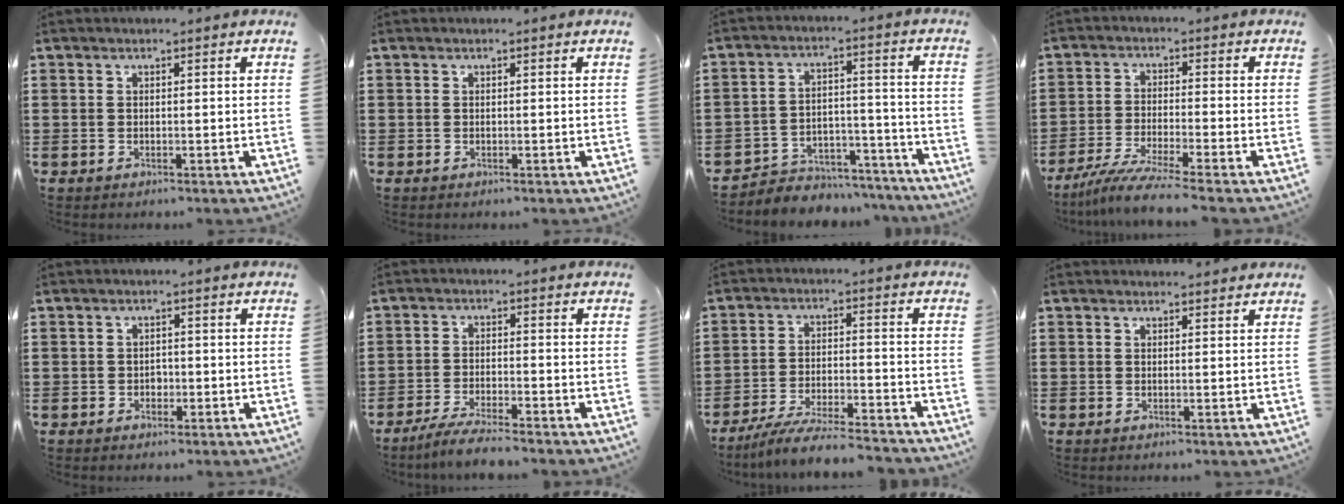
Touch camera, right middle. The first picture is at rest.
{"total": 0.0}
{"total": 5.4, "force": [-5.2, 1.5, 0.1], "torque": [-0.002, 0.019, -0.107]}
{"total": 5.7, "force": [-4.9, -0.6, 2.9], "torque": [-0.067, -0.022, -0.095]}
{"total": 1.4, "force": [-0.4, 1.1, 0.7], "torque": [-0.015, 0.003, -0.009]}
{"total": 4.2, "force": [-3.9, 0.0, 1.7], "torque": [-0.036, -0.006, -0.076]}
{"total": 6.8, "force": [-6.2, 0.3, 2.6], "torque": [-0.058, -0.007, -0.121]}
{"total": 0.8, "force": [0.8, 0.2, 0.0], "torque": [0.006, -0.004, 0.012]}